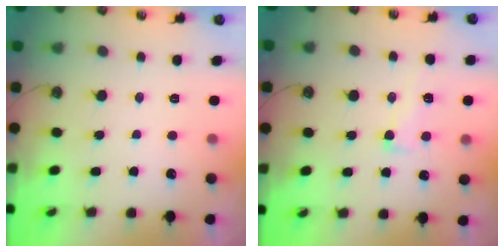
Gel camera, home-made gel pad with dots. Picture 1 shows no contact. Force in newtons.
{"total": 1.7, "press": 1.4, "slide": 1.1}